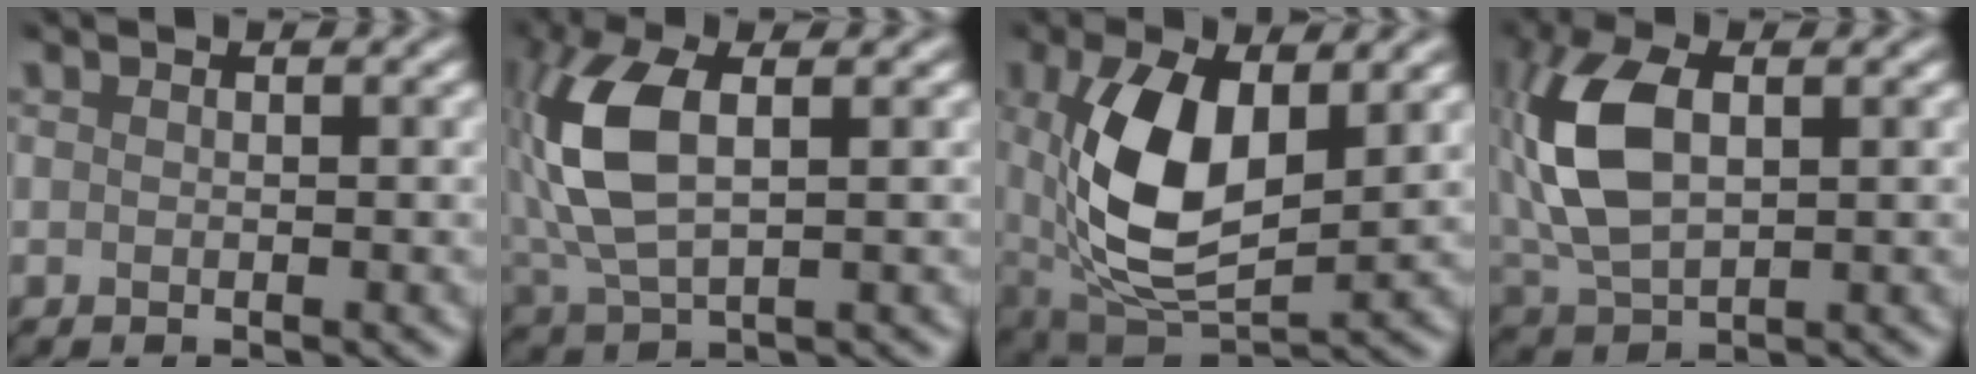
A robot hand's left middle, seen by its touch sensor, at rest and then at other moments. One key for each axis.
{"total": 6.7, "fx": 0.5, "fy": 3.4, "fz": 5.7, "tx": -0.171, "ty": 0.008, "tz": 0.025}
{"total": 7.6, "fx": 1.1, "fy": 3.8, "fz": 6.5, "tx": -0.162, "ty": -0.005, "tz": 0.039}
{"total": 7.2, "fx": 0.5, "fy": 4.2, "fz": 5.8, "tx": -0.164, "ty": 0.006, "tz": 0.026}